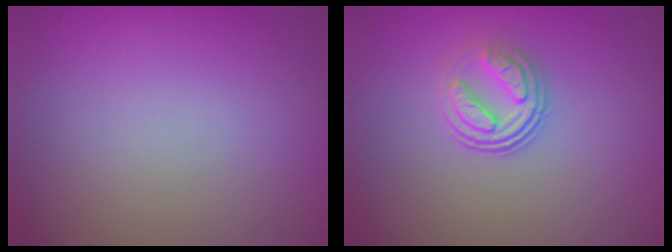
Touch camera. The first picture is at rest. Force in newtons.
{"total": 3.1, "press": 2.6, "slide": 1.8}